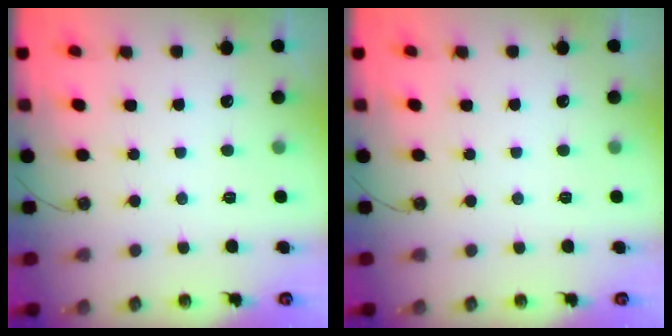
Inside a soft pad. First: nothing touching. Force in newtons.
{"total": 0.0}